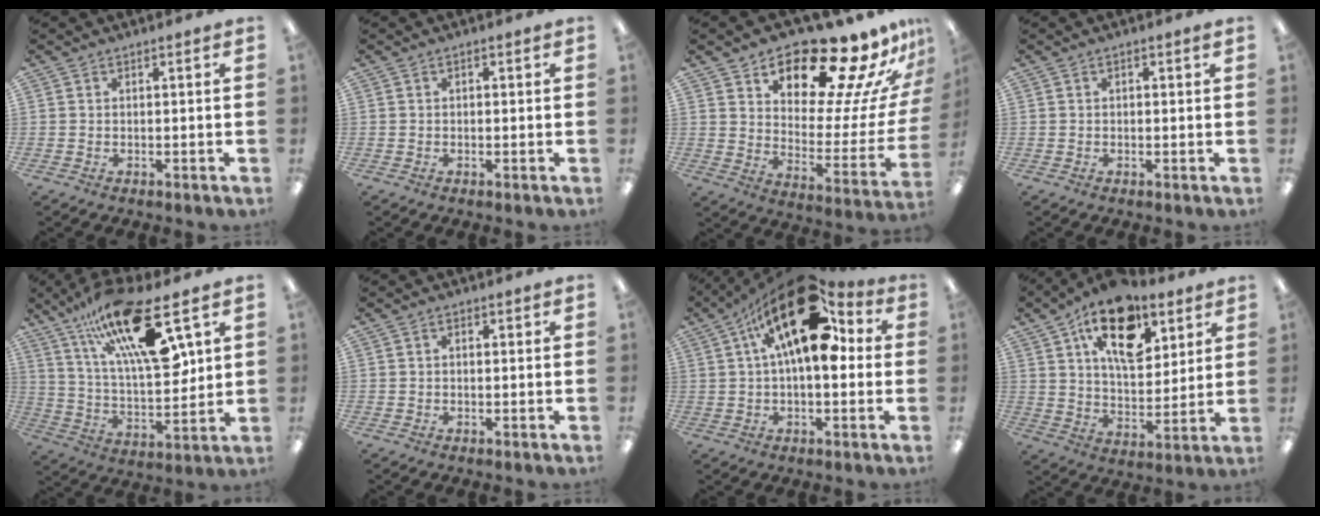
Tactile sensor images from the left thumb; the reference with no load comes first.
{"total": 0.8, "force": [-0.3, 0.4, 0.6], "torque": [-0.010, 0.002, -0.006]}
{"total": 20.5, "force": [16.9, 6.6, 9.7], "torque": [-0.141, -0.133, 0.276]}
{"total": 1.1, "force": [-0.1, 0.5, 0.9], "torque": [-0.017, 0.004, -0.002]}
{"total": 22.5, "force": [12.8, 6.9, 17.1], "torque": [-0.288, -0.066, 0.206]}
{"total": 1.0, "force": [-0.1, 0.6, 0.9], "torque": [-0.015, 0.004, -0.002]}
{"total": 22.1, "force": [8.6, 9.9, 17.8], "torque": [-0.298, -0.037, 0.134]}
{"total": 18.5, "force": [10.5, 9.9, 11.6], "torque": [-0.181, -0.038, 0.181]}